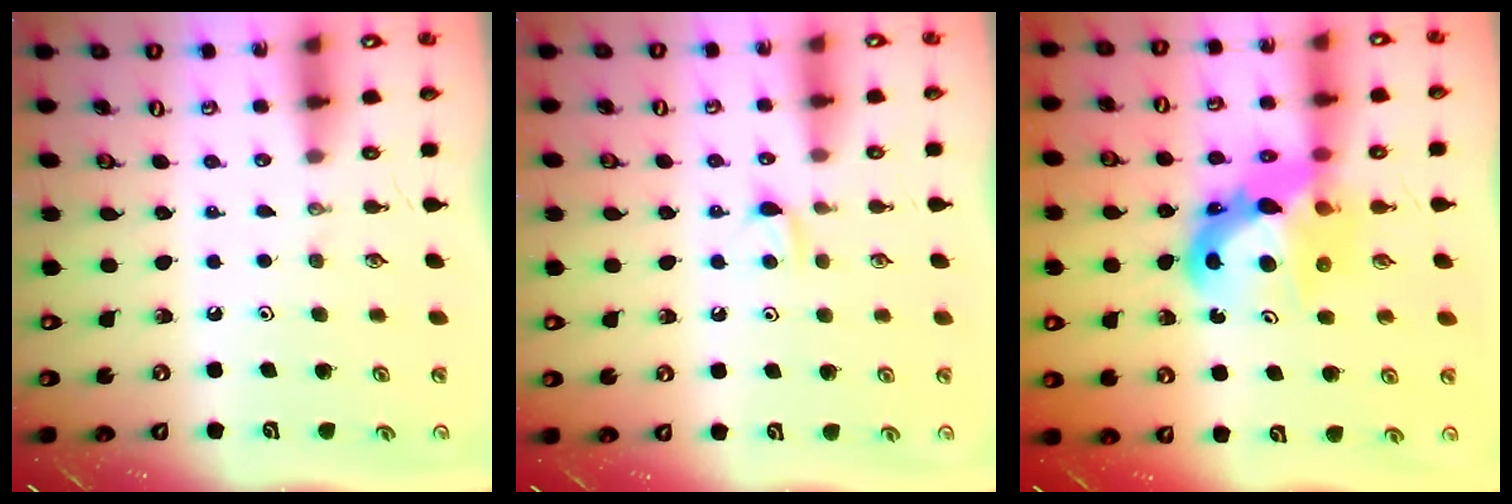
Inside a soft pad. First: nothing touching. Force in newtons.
{"total": 4.5, "press": 4.4, "slide": 0.6}
{"total": 11.6, "press": 11.6, "slide": 0.5}